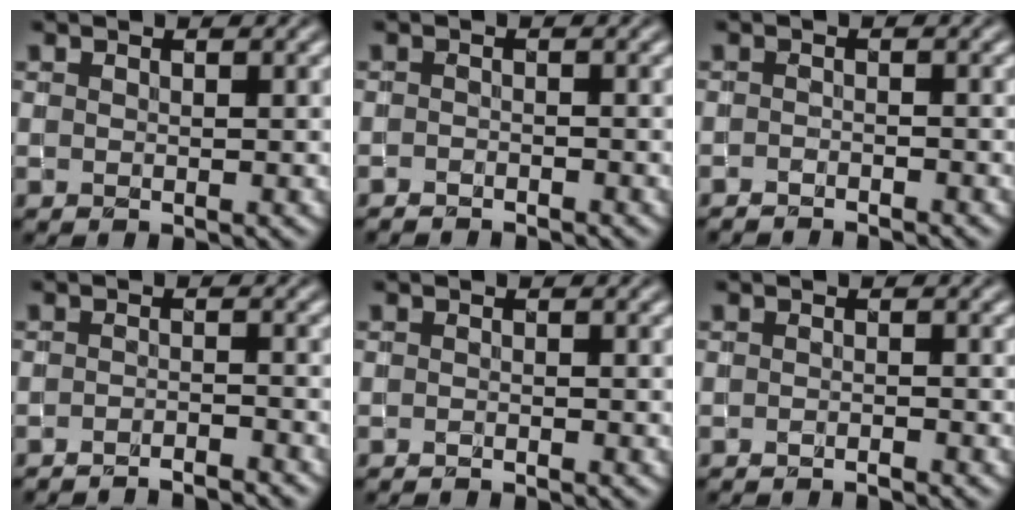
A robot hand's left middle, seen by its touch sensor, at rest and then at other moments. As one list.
[{"total": 1.7, "force": [-1.7, 0.2, 0.2], "torque": [-0.001, -0.007, -0.030]}, {"total": 2.0, "force": [-2.0, 0.2, 0.3], "torque": [-0.002, -0.008, -0.033]}, {"total": 3.1, "force": [-3.0, 0.2, 1.0], "torque": [-0.008, 0.003, -0.043]}, {"total": 0.7, "force": [-0.7, 0.0, 0.1], "torque": [-0.001, -0.002, -0.013]}, {"total": 1.1, "force": [-1.0, 0.0, 0.3], "torque": [-0.004, -0.002, -0.020]}]